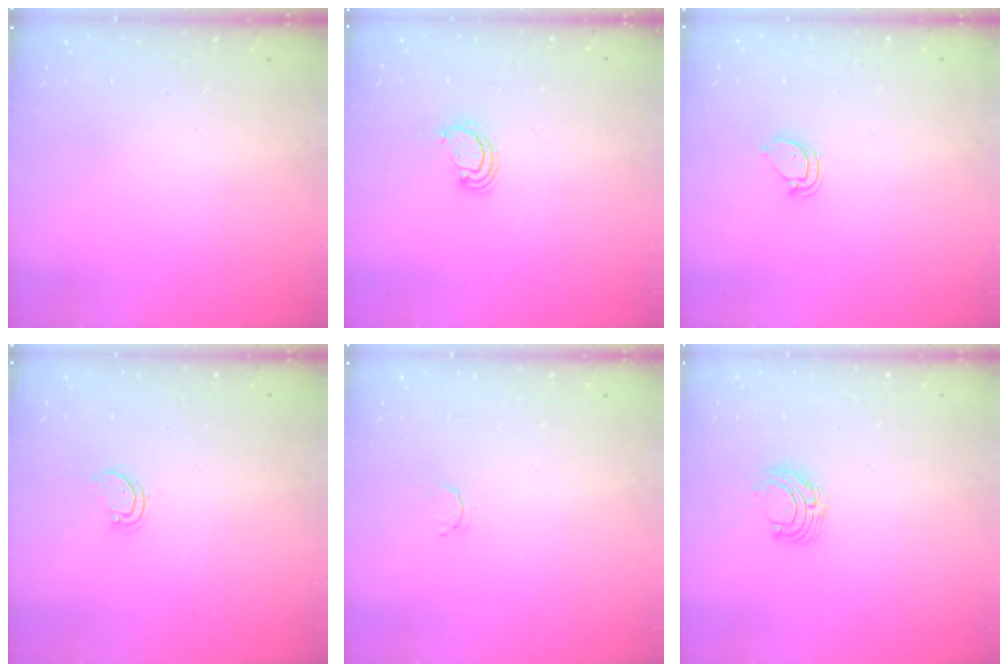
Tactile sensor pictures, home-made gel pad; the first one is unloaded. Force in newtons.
{"total": 2.6, "press": 2.5, "slide": 0.2}
{"total": 3.6, "press": 3.6, "slide": 0.2}
{"total": 1.7, "press": 1.7, "slide": 0.3}
{"total": 2.1, "press": 2.1, "slide": 0.4}
{"total": 6.0, "press": 5.9, "slide": 0.6}